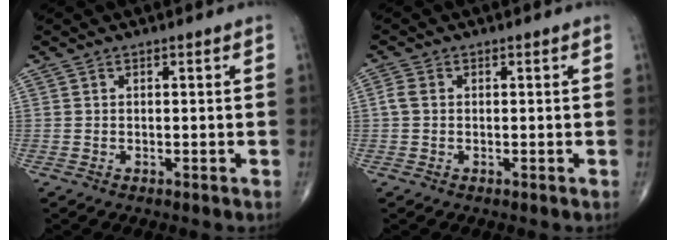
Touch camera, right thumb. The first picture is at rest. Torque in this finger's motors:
{"motor_torque": [-0.06, 0.05, 0.23, 0.00, 0.02]}